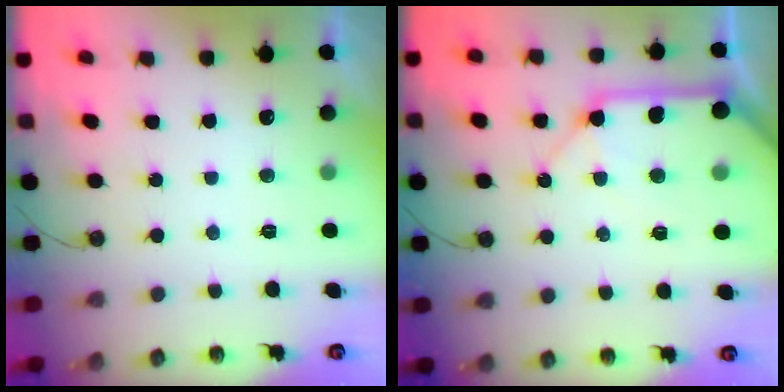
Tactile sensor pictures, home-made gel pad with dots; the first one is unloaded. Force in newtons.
{"total": 15.2, "press": 15.0, "slide": 2.2}